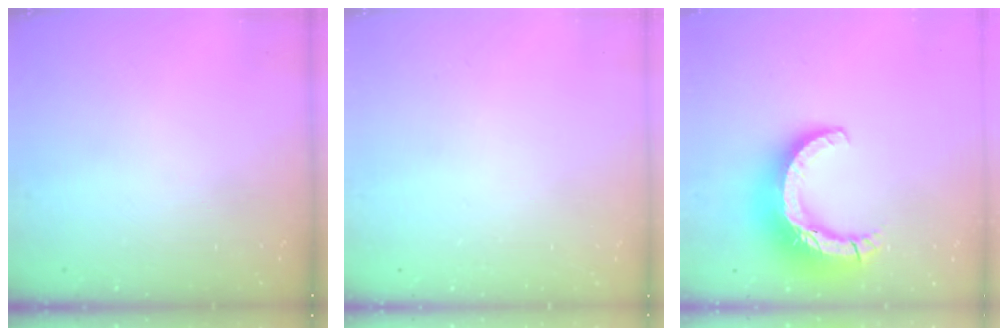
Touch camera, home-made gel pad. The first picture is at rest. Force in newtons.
{"total": 2.6, "press": 2.6, "slide": 0.2}
{"total": 16.1, "press": 16.0, "slide": 1.5}